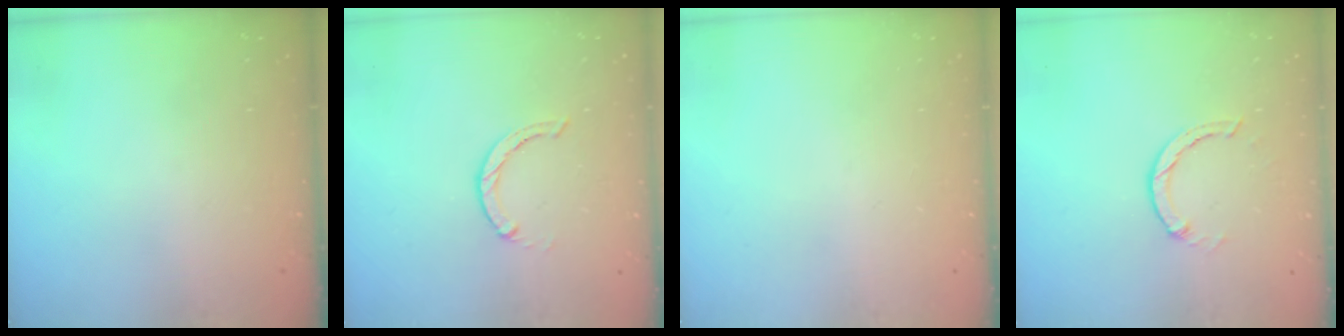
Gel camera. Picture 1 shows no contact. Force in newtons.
{"total": 0.0}
{"total": 0.0}
{"total": 1.3, "press": 1.2, "slide": 0.3}